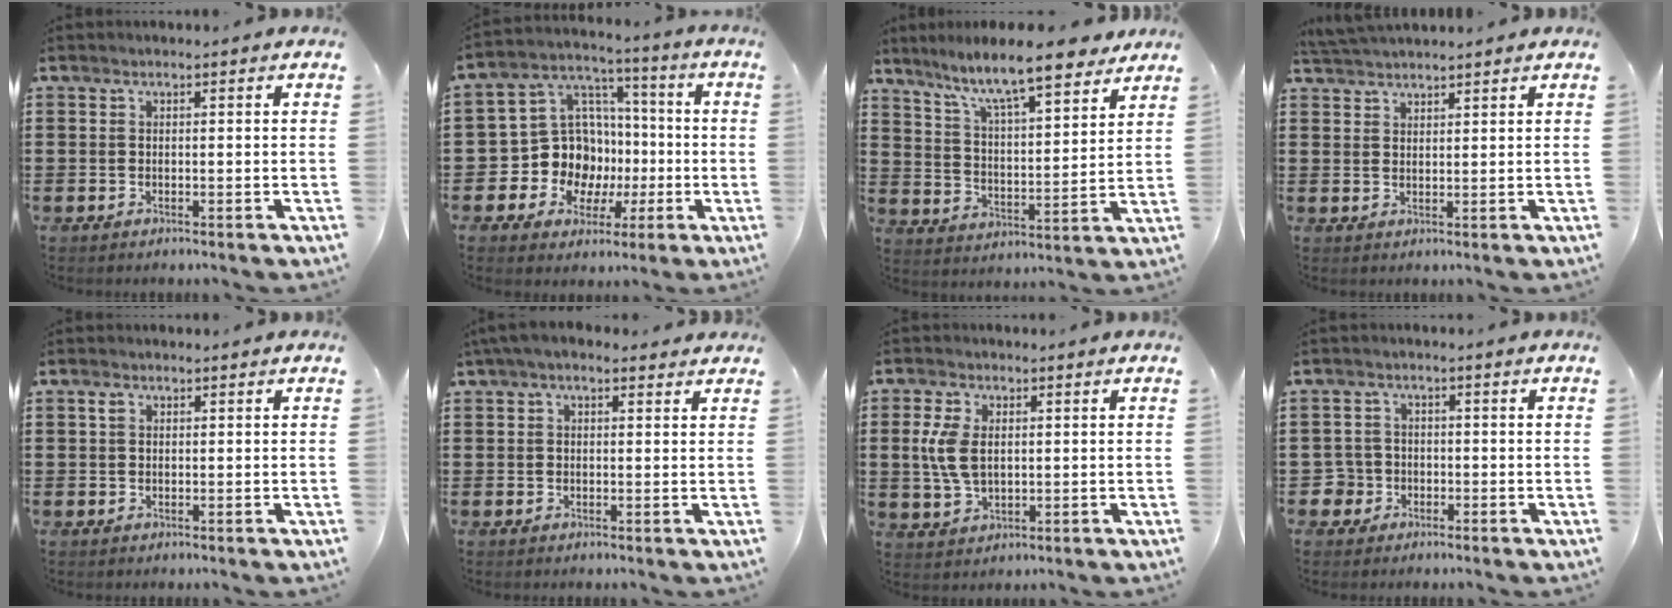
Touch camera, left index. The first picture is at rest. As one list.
[{"total": 11.4, "force": [-2.3, 10.6, 3.6], "torque": [-0.116, 0.013, -0.033]}, {"total": 9.6, "force": [8.0, 0.6, 5.1], "torque": [-0.120, -0.045, 0.131]}, {"total": 2.8, "force": [2.8, -0.1, 0.2], "torque": [-0.010, -0.002, 0.055]}, {"total": 1.3, "force": [0.6, 0.8, 0.9], "torque": [-0.019, 0.006, 0.010]}, {"total": 2.9, "force": [1.8, 1.2, 1.9], "torque": [-0.043, 0.006, 0.033]}, {"total": 6.2, "force": [1.0, 3.6, 4.9], "torque": [-0.130, 0.002, 0.009]}, {"total": 2.9, "force": [-1.3, 2.6, 0.4], "torque": [-0.035, -0.003, -0.034]}]